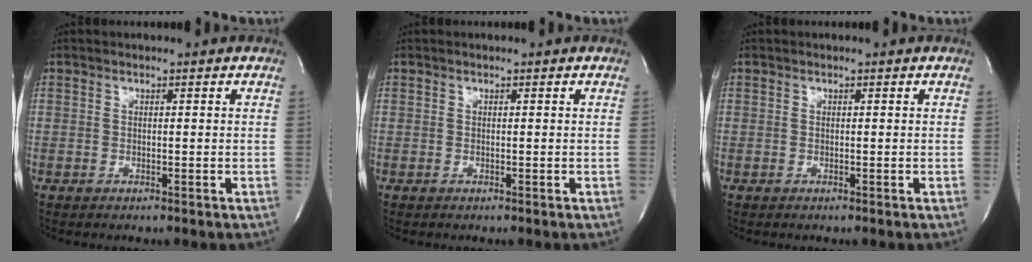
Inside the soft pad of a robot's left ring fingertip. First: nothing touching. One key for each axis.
{"total": 0.0}
{"total": 0.0}